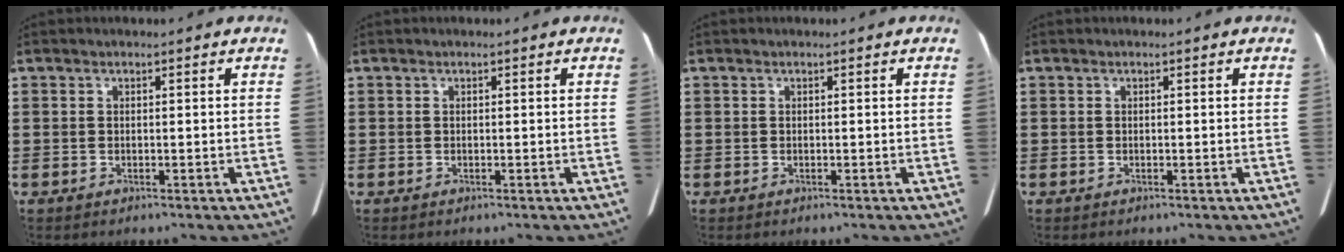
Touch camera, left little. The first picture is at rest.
{"total": 0.0}
{"total": 0.0}
{"total": 0.0}